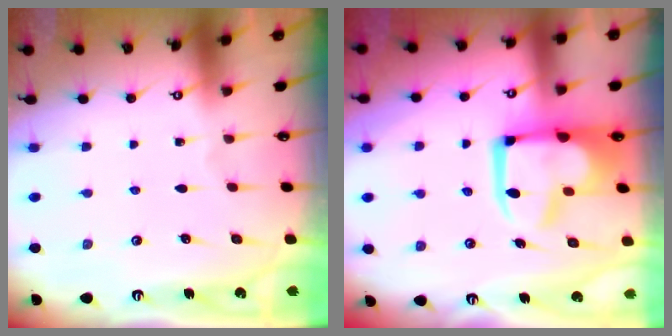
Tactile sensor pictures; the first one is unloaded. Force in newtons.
{"total": 13.7, "press": 13.7, "slide": 1.1}